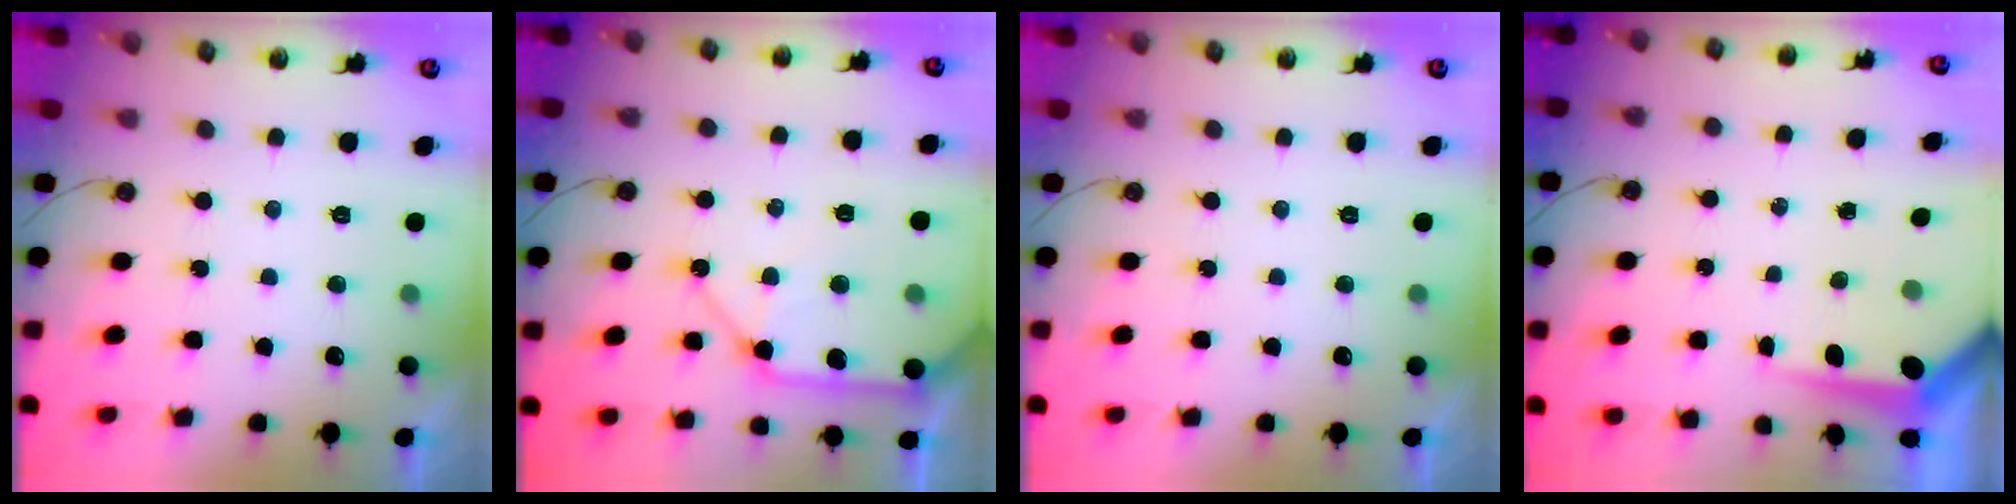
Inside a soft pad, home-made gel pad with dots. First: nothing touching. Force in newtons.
{"total": 13.0, "press": 12.9, "slide": 1.8}
{"total": 0.0}
{"total": 6.0, "press": 6.0, "slide": 0.6}